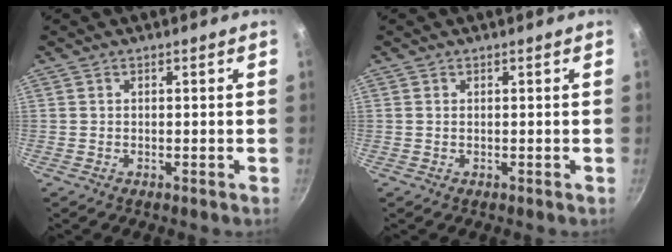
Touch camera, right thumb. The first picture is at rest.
{"total": 0.0}